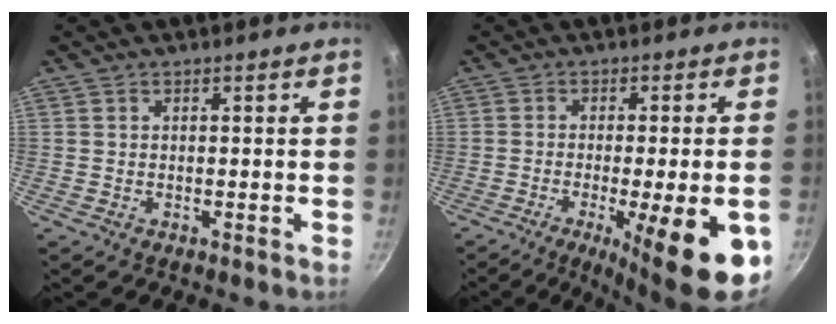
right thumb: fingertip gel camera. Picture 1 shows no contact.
{"total": 16.4, "force": [-6.2, 3.8, 14.7], "torque": [-0.195, -0.001, -0.082]}